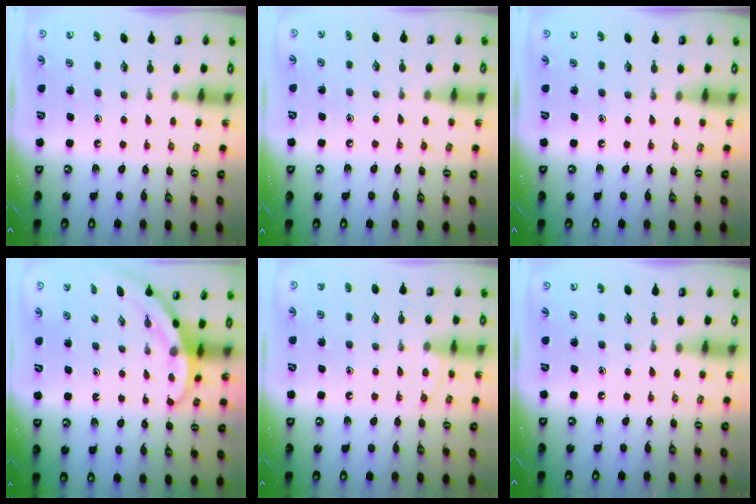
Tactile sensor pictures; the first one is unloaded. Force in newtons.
{"total": 3.5, "press": 3.5, "slide": 0.4}
{"total": 0.0}
{"total": 3.4, "press": 3.4, "slide": 0.1}
{"total": 6.3, "press": 6.3, "slide": 0.6}
{"total": 0.0}